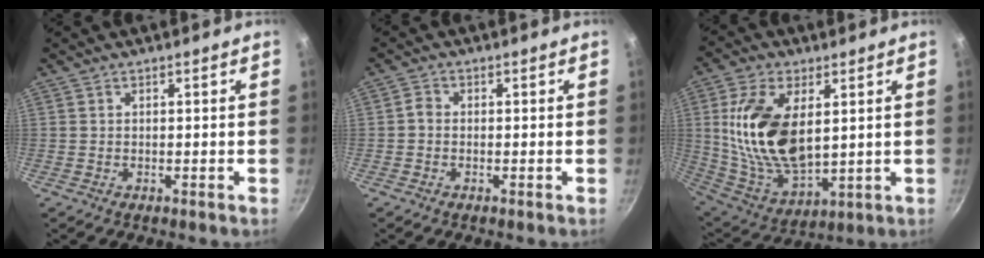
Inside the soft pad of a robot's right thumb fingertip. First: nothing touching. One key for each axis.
{"total": 1.5, "fx": -0.5, "fy": 1.1, "fz": 0.8, "tx": -0.015, "ty": 0.010, "tz": -0.014}
{"total": 18.8, "fx": 3.6, "fy": 10.2, "fz": 15.4, "tx": -0.287, "ty": -0.023, "tz": 0.083}